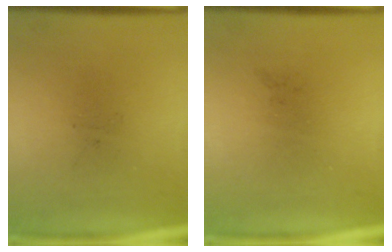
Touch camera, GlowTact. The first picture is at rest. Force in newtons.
{"total": 0.0}